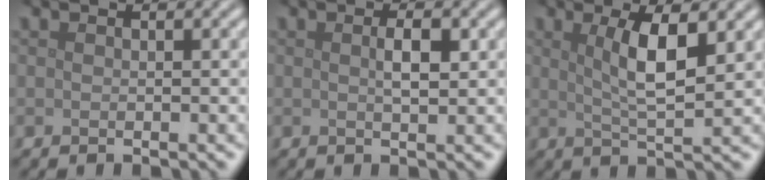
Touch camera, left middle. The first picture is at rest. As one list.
[{"total": 1.8, "force": [0.3, 0.5, 1.7], "torque": [-0.029, 0.002, 0.005]}, {"total": 4.4, "force": [1.4, 1.0, 4.1], "torque": [-0.074, -0.002, 0.025]}]